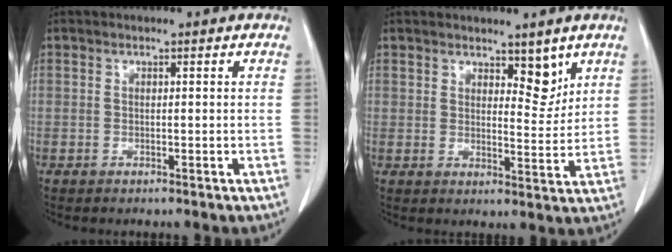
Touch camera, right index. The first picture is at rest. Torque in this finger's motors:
{"motor_torque": [0.04, 0.18, 0.00, 0.00]}